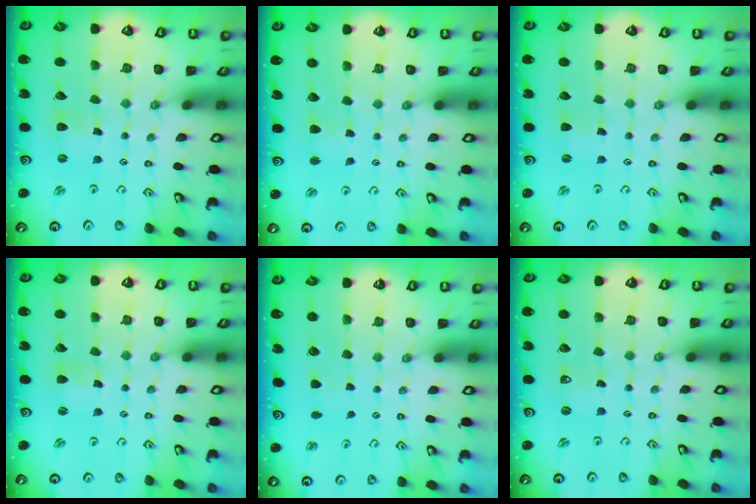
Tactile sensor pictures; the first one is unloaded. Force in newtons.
{"total": 2.7, "press": 2.7, "slide": 0.4}
{"total": 0.0}
{"total": 1.7, "press": 1.7, "slide": 0.3}
{"total": 3.0, "press": 3.0, "slide": 0.3}
{"total": 0.0}